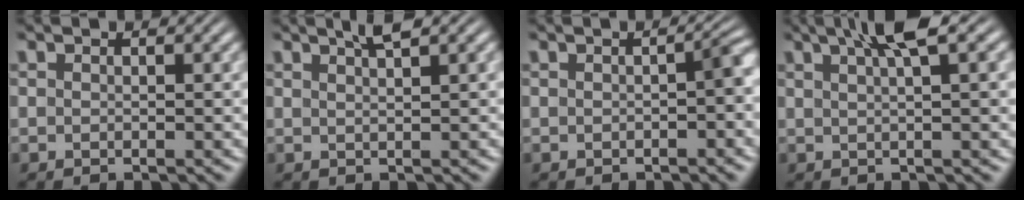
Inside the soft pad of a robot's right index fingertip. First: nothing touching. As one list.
[{"total": 2.4, "force": [1.8, -0.1, 1.6], "torque": [-0.022, 0.005, 0.030]}, {"total": 1.5, "force": [-0.5, 0.3, 1.4], "torque": [-0.017, 0.002, -0.008]}, {"total": 5.0, "force": [2.8, 0.9, 4.0], "torque": [-0.062, 0.015, 0.041]}]